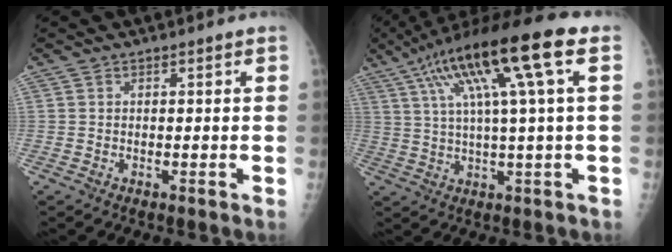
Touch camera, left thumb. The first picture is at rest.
{"total": 17.6, "force": [6.6, 1.8, 16.2], "torque": [-0.291, 0.022, 0.108]}